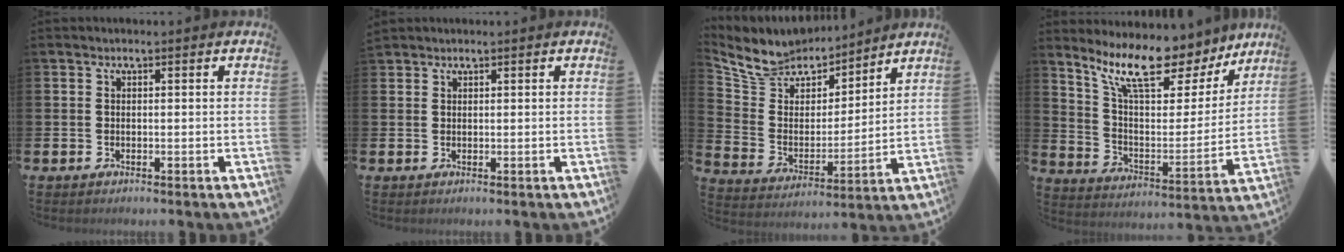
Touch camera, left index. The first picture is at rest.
{"total": 1.2, "force": [1.2, 0.4, -0.1], "torque": [0.006, 0.001, 0.022]}
{"total": 9.2, "force": [8.7, 3.1, 0.3], "torque": [-0.061, -0.070, 0.160]}
{"total": 12.8, "force": [10.6, 4.0, 5.9], "torque": [-0.137, -0.066, 0.182]}